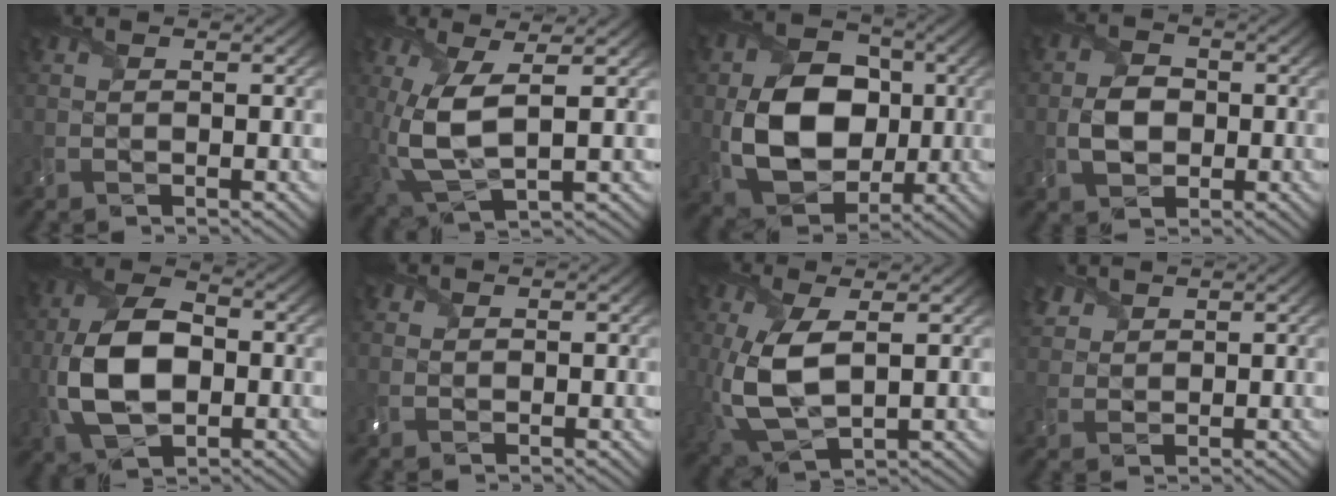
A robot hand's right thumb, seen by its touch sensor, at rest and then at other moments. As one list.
[{"total": 8.6, "force": [0.8, 3.3, 7.9], "torque": [-0.191, -0.003, 0.016]}, {"total": 12.3, "force": [-0.5, 9.2, 8.2], "torque": [-0.163, -0.008, -0.002]}, {"total": 4.1, "force": [-0.6, 3.1, 2.6], "torque": [-0.057, -0.001, -0.014]}, {"total": 11.5, "force": [-1.6, 7.1, 8.9], "torque": [-0.201, -0.004, -0.034]}, {"total": 1.2, "force": [0.7, 0.9, 0.3], "torque": [-0.007, 0.003, 0.012]}, {"total": 10.0, "force": [0.5, 5.0, 8.7], "torque": [-0.225, -0.006, 0.016]}, {"total": 2.9, "force": [2.2, 1.7, 0.8], "torque": [-0.026, 0.006, 0.049]}]